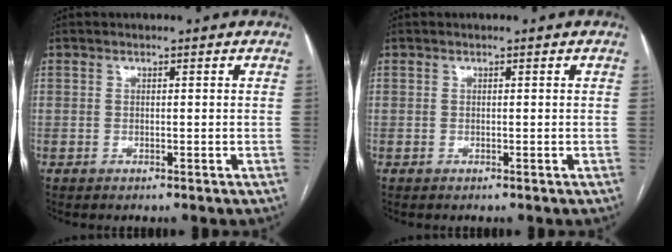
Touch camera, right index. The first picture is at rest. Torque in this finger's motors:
{"motor_torque": [-0.08, 0.08, 0.00, 0.00]}